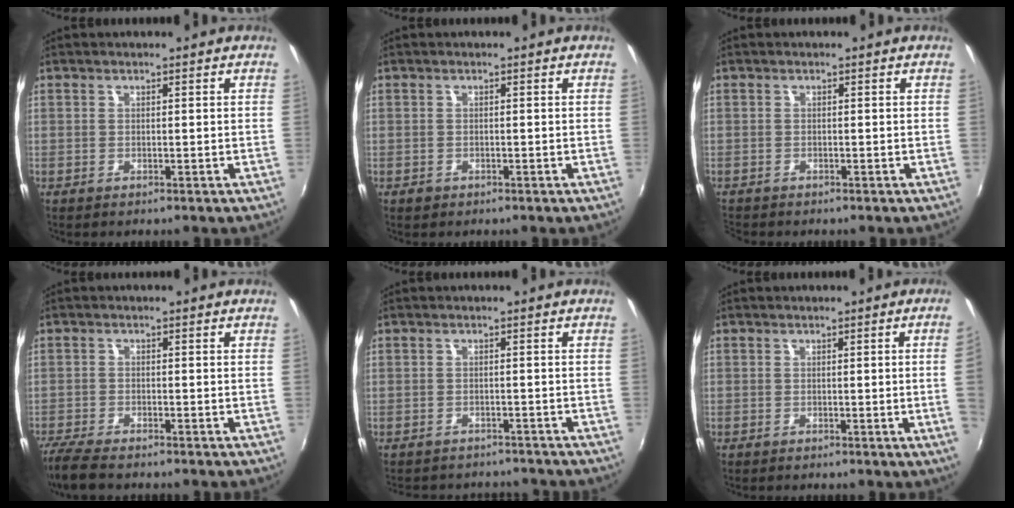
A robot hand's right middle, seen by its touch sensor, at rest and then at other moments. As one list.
[{"total": 1.1, "force": [-0.8, 0.8, 0.3], "torque": [-0.008, -0.004, -0.012]}, {"total": 1.4, "force": [-1.4, 0.3, 0.2], "torque": [-0.006, -0.007, -0.024]}, {"total": 6.7, "force": [-5.8, 1.0, 3.1], "torque": [-0.088, -0.031, -0.106]}, {"total": 8.7, "force": [-7.9, 2.5, 2.5], "torque": [-0.062, -0.018, -0.107]}, {"total": 3.1, "force": [-0.1, -1.8, 2.5], "torque": [-0.043, -0.017, 0.005]}]